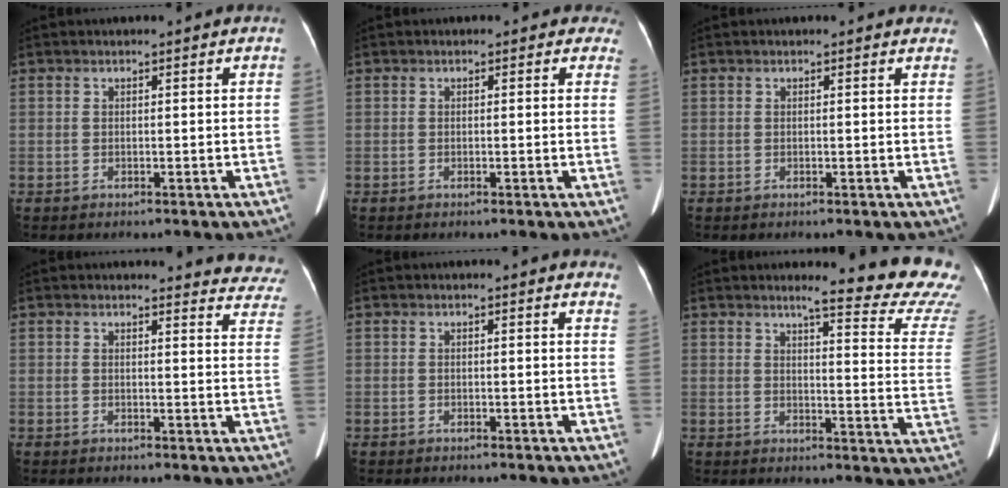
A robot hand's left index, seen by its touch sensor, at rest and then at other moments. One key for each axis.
{"total": 1.6, "fx": 1.1, "fy": 1.1, "fz": 0.2, "tx": 0.016, "ty": -0.002, "tz": -0.009}
{"total": 1.8, "fx": 1.5, "fy": 0.8, "fz": 0.4, "tx": 0.000, "ty": -0.002, "tz": -0.001}
{"total": 10.4, "fx": 10.1, "fy": 2.2, "fz": 0.5, "tx": 0.042, "ty": -0.069, "tz": 0.065}
{"total": 4.4, "fx": 4.0, "fy": 1.6, "fz": 1.1, "tx": 0.005, "ty": -0.012, "tz": 0.017}
{"total": 16.1, "fx": 15.1, "fy": 0.3, "fz": 5.8, "tx": -0.057, "ty": -0.108, "tz": 0.151}